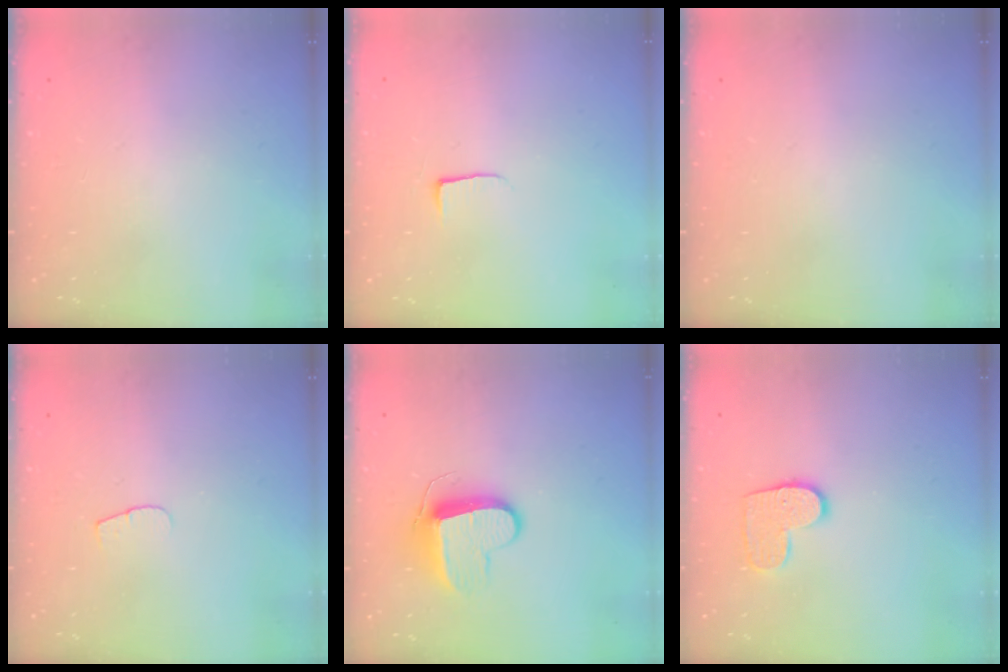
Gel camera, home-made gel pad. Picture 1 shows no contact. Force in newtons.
{"total": 3.8, "press": 3.8, "slide": 0.5}
{"total": 0.0}
{"total": 3.7, "press": 3.7, "slide": 0.4}
{"total": 9.9, "press": 9.9, "slide": 0.1}
{"total": 8.7, "press": 8.7, "slide": 0.4}